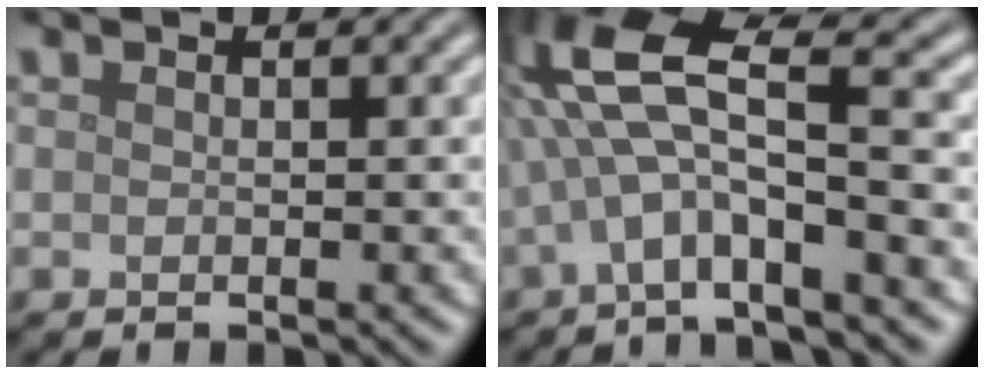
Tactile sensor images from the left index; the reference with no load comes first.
{"total": 8.7, "force": [-0.8, 2.9, 8.2], "torque": [-0.168, 0.025, -0.033]}